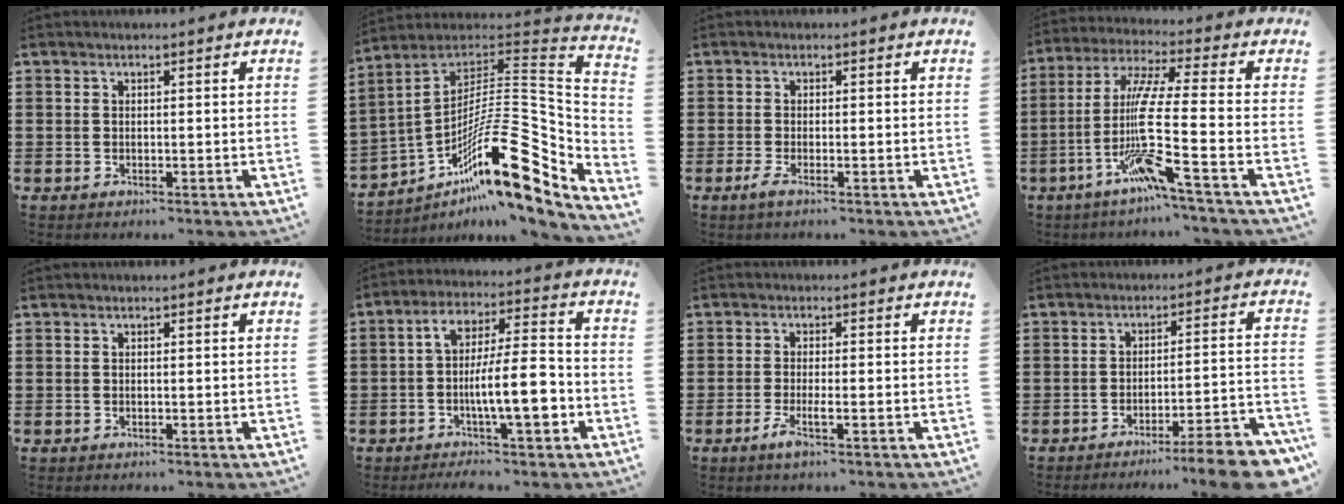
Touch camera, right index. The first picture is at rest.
{"total": 19.3, "force": [-9.4, 5.4, 16.0], "torque": [-0.281, 0.001, -0.170]}
{"total": 1.4, "force": [-0.6, 0.1, 1.2], "torque": [-0.035, -0.010, -0.016]}
{"total": 11.2, "force": [-3.9, -0.4, 10.5], "torque": [-0.232, -0.023, -0.090]}
{"total": 0.0}
{"total": 11.5, "force": [-3.1, 3.7, 10.4], "torque": [-0.178, 0.005, -0.056]}
{"total": 3.0, "force": [-1.4, 0.2, 2.7], "torque": [-0.059, -0.010, -0.029]}
{"total": 6.7, "force": [-5.5, -0.3, 3.8], "torque": [-0.055, -0.008, -0.105]}